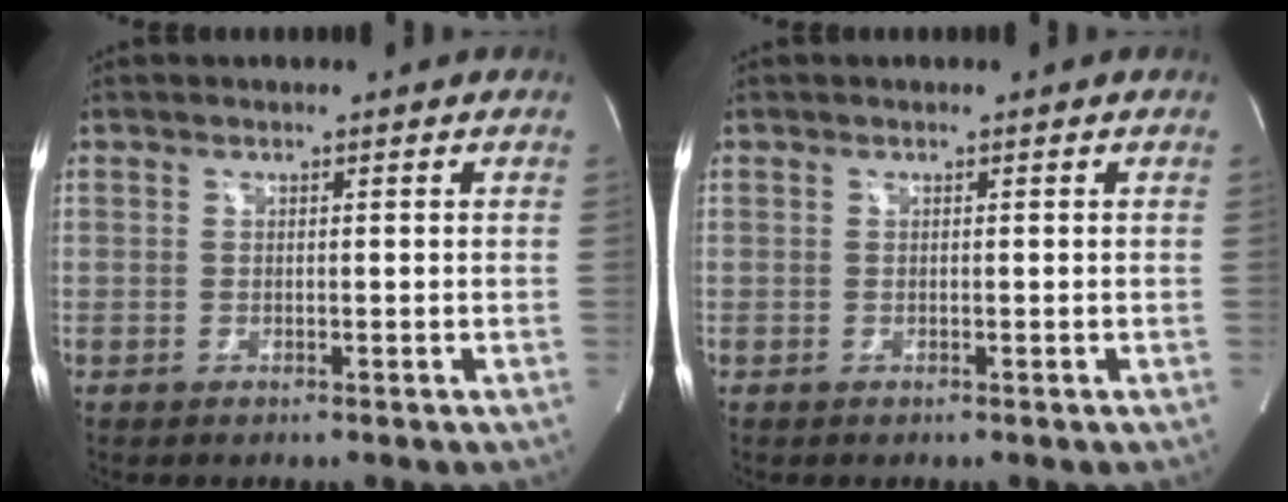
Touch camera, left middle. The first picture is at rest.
{"total": 0.0}